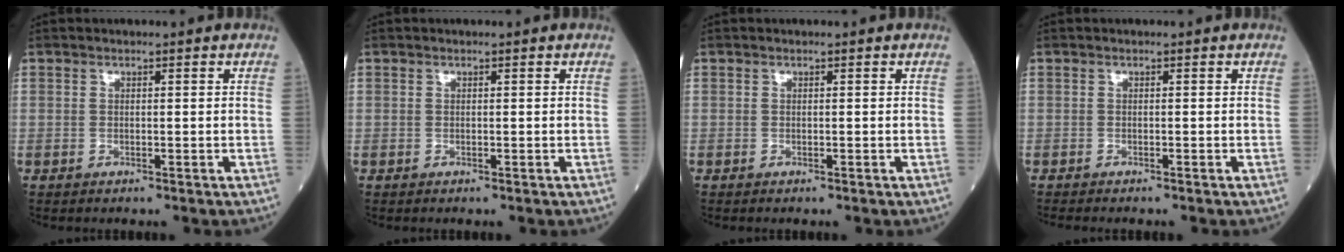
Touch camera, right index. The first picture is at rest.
{"total": 0.0}
{"total": 0.0}
{"total": 3.4, "force": [-3.0, 0.4, 1.6], "torque": [-0.021, -0.007, -0.037]}